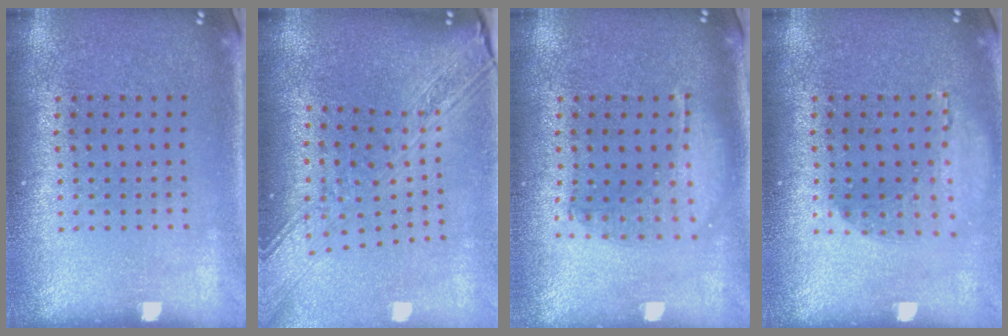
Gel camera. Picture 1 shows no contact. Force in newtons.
{"total": 3.0, "press": 2.3, "slide": 1.9}
{"total": 1.6, "press": 1.4, "slide": 0.7}
{"total": 1.1, "press": 1.1, "slide": 0.2}